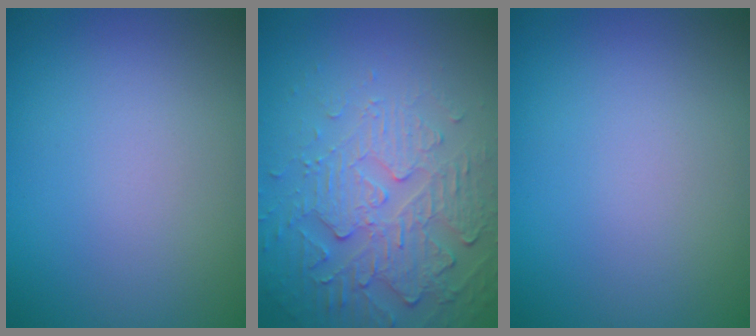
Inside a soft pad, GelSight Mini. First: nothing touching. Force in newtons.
{"total": 5.7, "press": 3.7, "slide": 4.3}
{"total": 0.0}